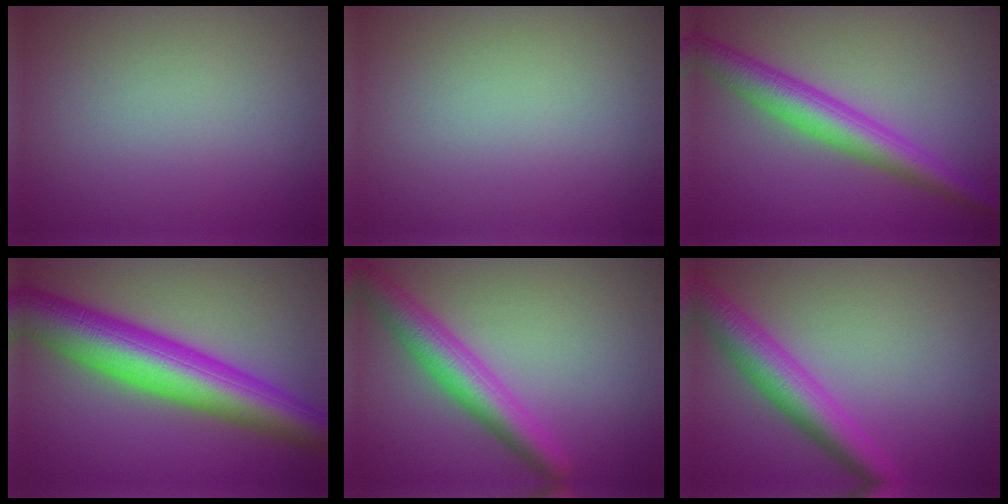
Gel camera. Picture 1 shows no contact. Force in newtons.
{"total": 0.0}
{"total": 5.0, "press": 5.0, "slide": 0.0}
{"total": 10.2, "press": 10.2, "slide": 0.3}
{"total": 4.9, "press": 4.9, "slide": 0.2}
{"total": 5.0, "press": 5.0, "slide": 0.1}